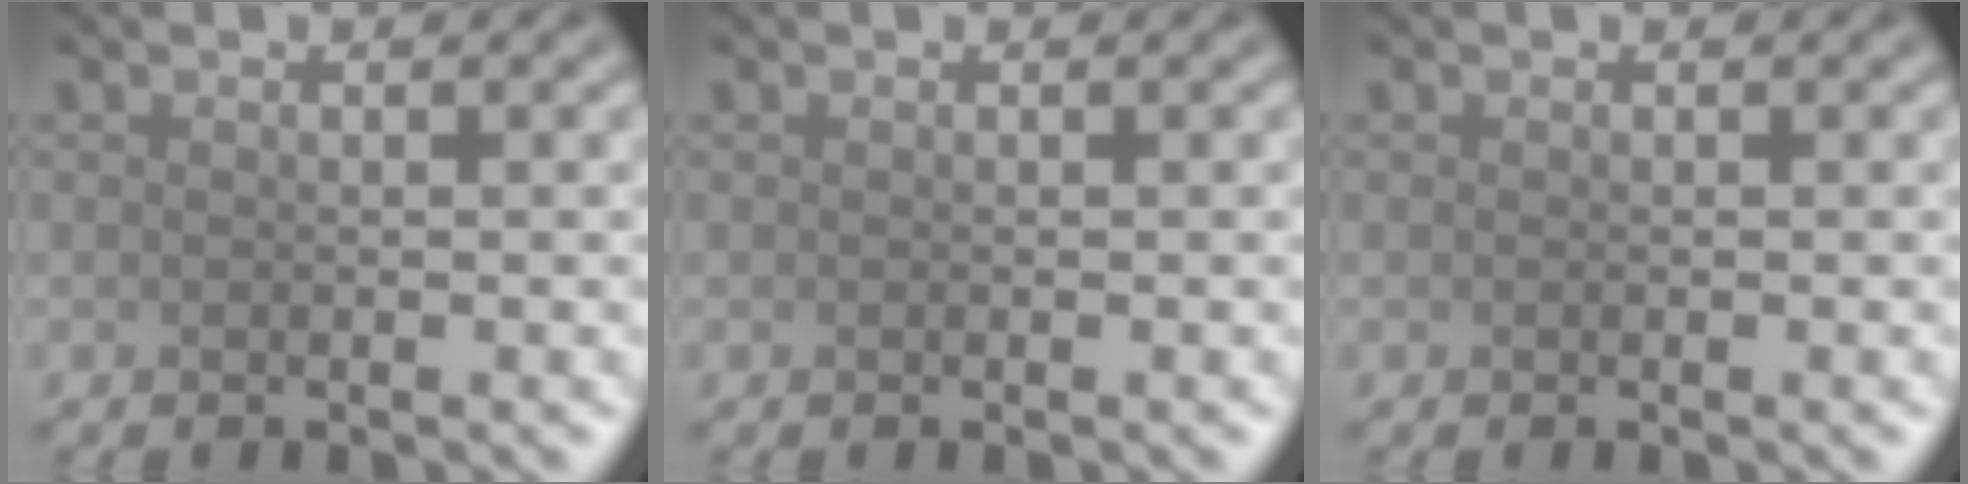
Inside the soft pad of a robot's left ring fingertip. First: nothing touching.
{"total": 0.0}
{"total": 0.0}